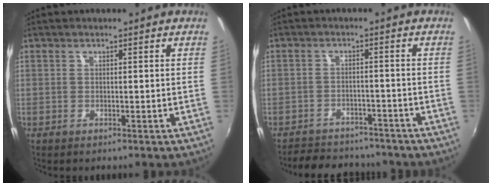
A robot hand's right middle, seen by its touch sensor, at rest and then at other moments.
{"total": 11.7, "force": [-10.3, 4.3, 3.6], "torque": [-0.089, 0.009, -0.139]}